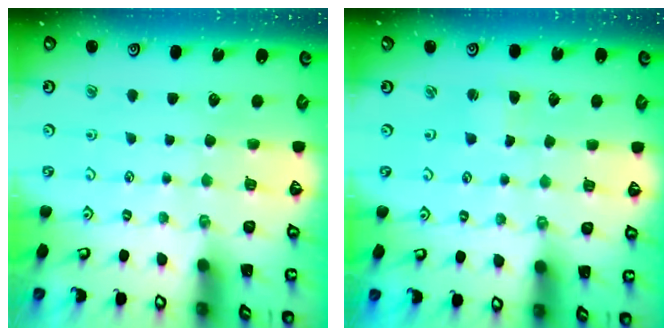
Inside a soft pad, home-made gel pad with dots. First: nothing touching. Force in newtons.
{"total": 1.5, "press": 1.4, "slide": 0.2}